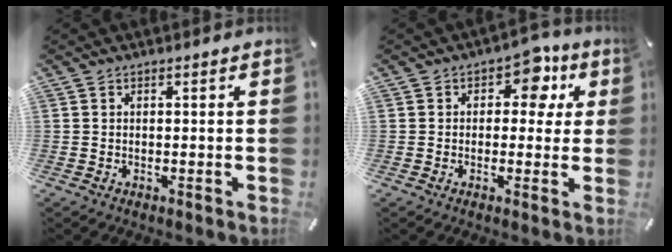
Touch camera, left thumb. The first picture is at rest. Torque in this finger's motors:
{"motor_torque": [0.82, 0.91, 0.50, -0.41, 0.13]}